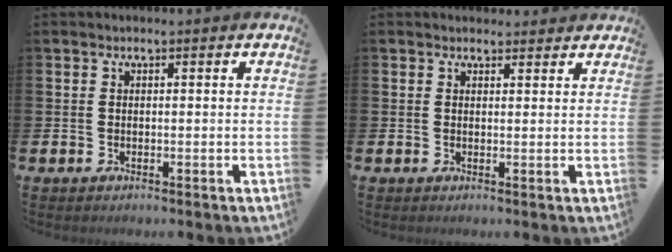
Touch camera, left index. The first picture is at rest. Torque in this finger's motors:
{"motor_torque": [0.95, -1.02, -0.07, 0.00]}